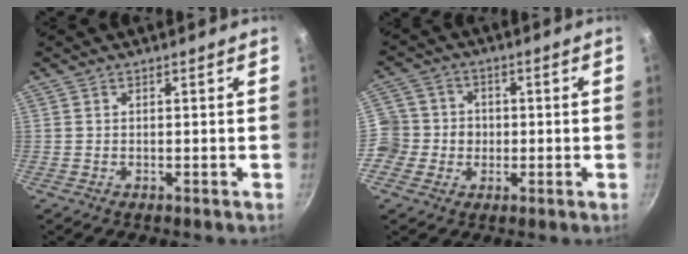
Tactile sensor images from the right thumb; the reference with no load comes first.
{"total": 8.1, "force": [-1.2, 7.8, 2.1], "torque": [-0.006, 0.016, -0.039]}